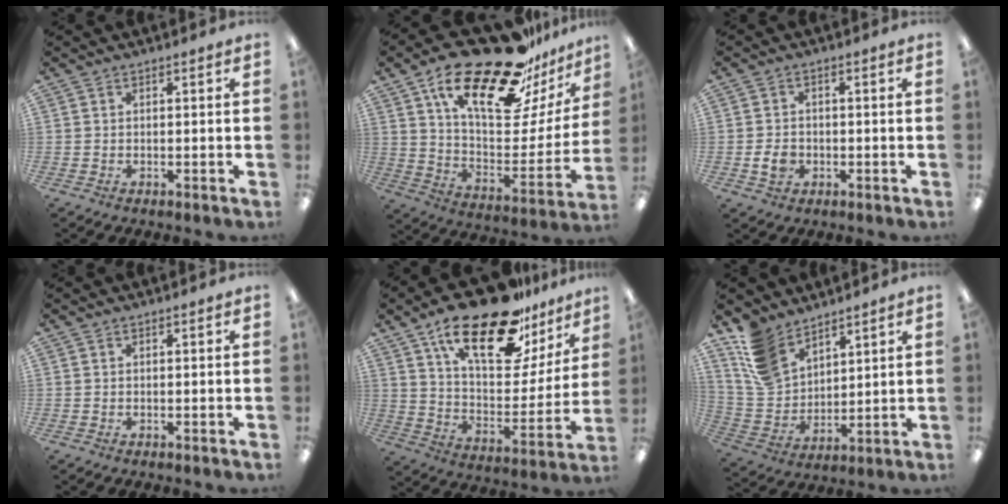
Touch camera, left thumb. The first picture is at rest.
{"total": 27.8, "force": [19.7, 9.4, 17.1], "torque": [-0.266, -0.120, 0.325]}
{"total": 4.0, "force": [-1.0, 3.2, 2.3], "torque": [-0.035, 0.001, -0.018]}
{"total": 0.0}
{"total": 25.2, "force": [17.0, 9.8, 15.9], "torque": [-0.251, -0.102, 0.288]}
{"total": 12.6, "force": [9.5, 7.2, 4.0], "torque": [-0.104, -0.044, 0.192]}